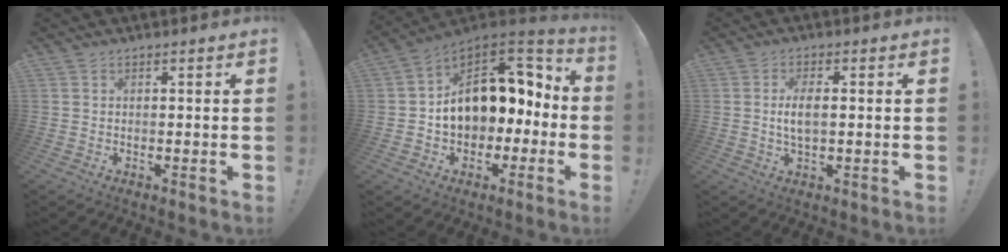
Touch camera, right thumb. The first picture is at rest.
{"total": 16.5, "force": [2.6, 11.7, 11.3], "torque": [-0.153, -0.009, 0.059]}
{"total": 5.1, "force": [0.0, 2.1, 4.7], "torque": [-0.082, -0.001, -0.004]}